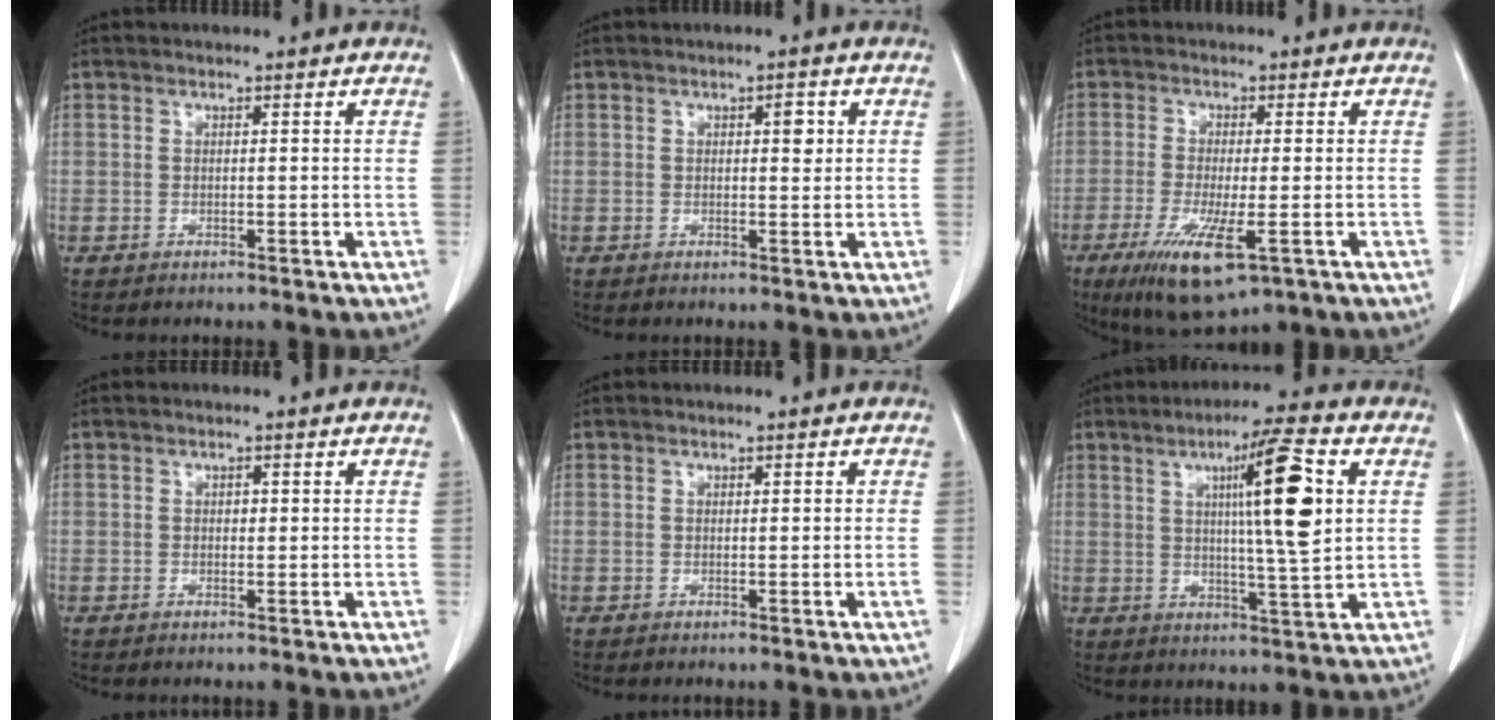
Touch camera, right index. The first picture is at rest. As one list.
[{"total": 1.9, "force": [0.5, 0.8, 1.7], "torque": [-0.021, 0.002, 0.007]}, {"total": 10.3, "force": [-4.8, 2.1, 8.9], "torque": [-0.163, -0.031, -0.076]}, {"total": 0.7, "force": [0.1, 0.5, 0.5], "torque": [-0.006, 0.002, 0.001]}, {"total": 0.7, "force": [0.0, -0.1, 0.7], "torque": [-0.010, 0.000, 0.001]}, {"total": 11.6, "force": [2.9, -0.2, 11.2], "torque": [-0.179, 0.001, 0.045]}]